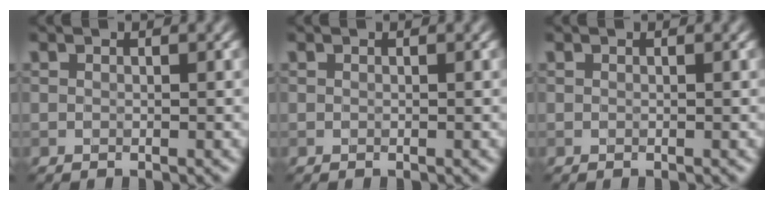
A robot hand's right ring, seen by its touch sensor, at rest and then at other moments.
{"total": 0.0}
{"total": 0.0}